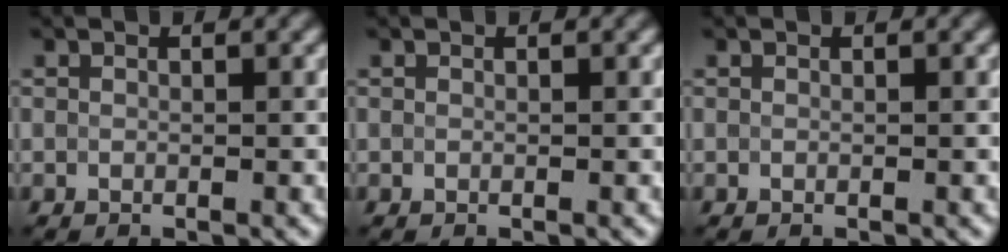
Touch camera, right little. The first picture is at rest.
{"total": 0.0}
{"total": 0.0}